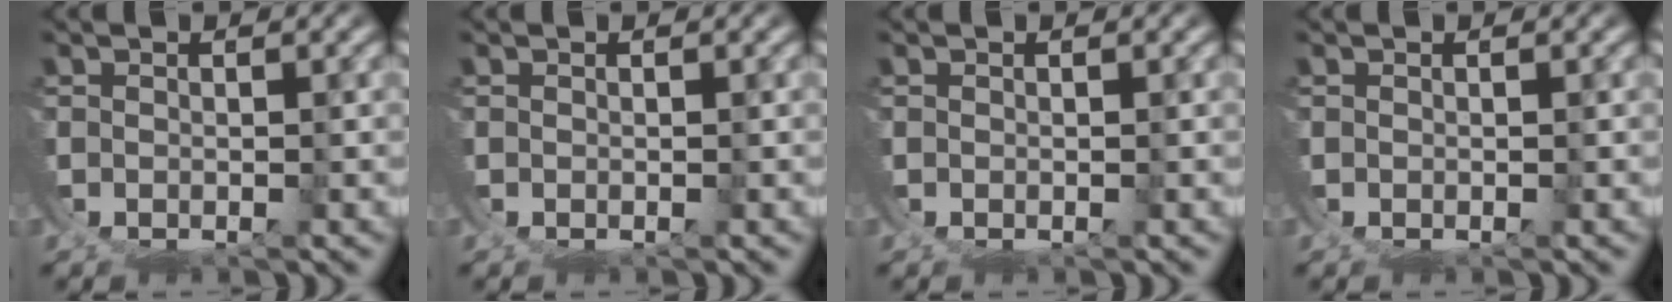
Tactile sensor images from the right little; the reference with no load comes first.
{"total": 0.0}
{"total": 0.0}
{"total": 0.0}